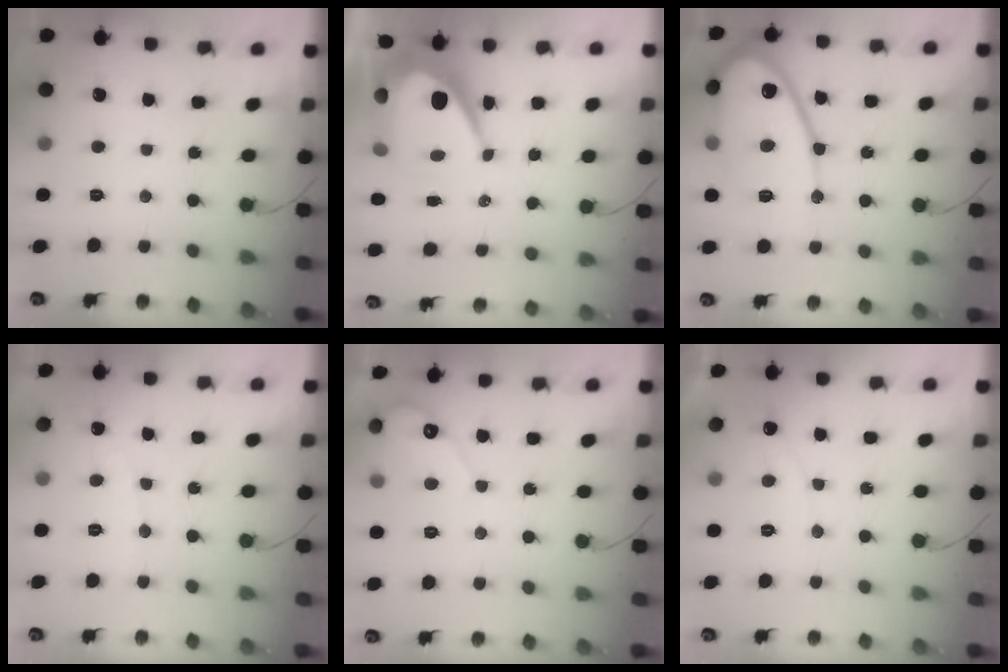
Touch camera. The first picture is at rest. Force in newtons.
{"total": 11.2, "press": 11.2, "slide": 0.9}
{"total": 14.5, "press": 14.4, "slide": 1.1}
{"total": 3.9, "press": 3.9, "slide": 0.3}
{"total": 5.6, "press": 5.6, "slide": 0.4}
{"total": 4.9, "press": 4.8, "slide": 0.3}